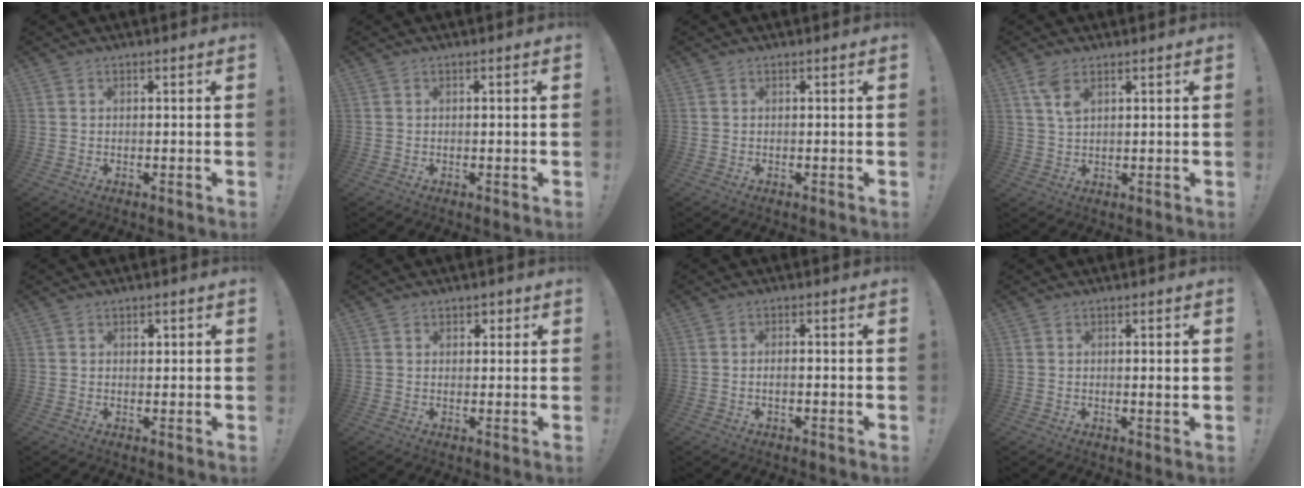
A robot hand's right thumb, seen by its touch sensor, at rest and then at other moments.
{"total": 0.6, "force": [-0.1, -0.1, 0.6], "torque": [-0.006, -0.003, -0.002]}
{"total": 0.0}
{"total": 5.1, "force": [2.8, 2.0, 3.7], "torque": [-0.068, -0.010, 0.050]}
{"total": 1.0, "force": [0.6, 0.8, 0.2], "torque": [0.008, -0.002, 0.007]}
{"total": 1.9, "force": [0.9, 1.5, 0.8], "torque": [0.005, -0.006, 0.011]}
{"total": 1.7, "force": [-0.8, 0.5, 1.4], "torque": [-0.026, 0.005, -0.014]}
{"total": 2.4, "force": [0.3, 0.1, 2.4], "torque": [-0.038, -0.003, 0.003]}